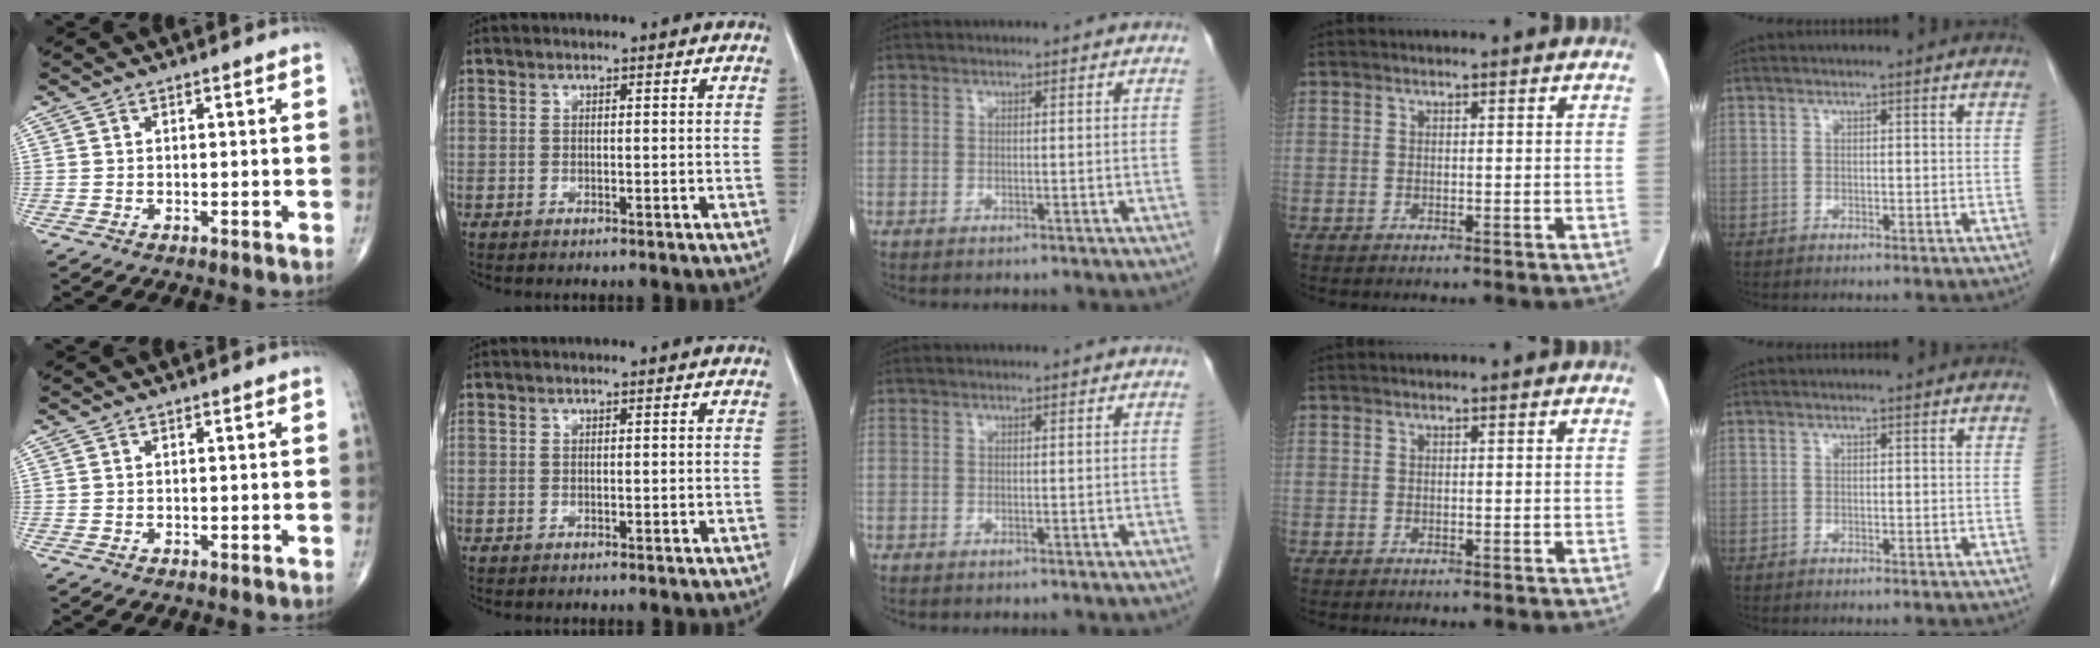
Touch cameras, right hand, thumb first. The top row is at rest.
{}